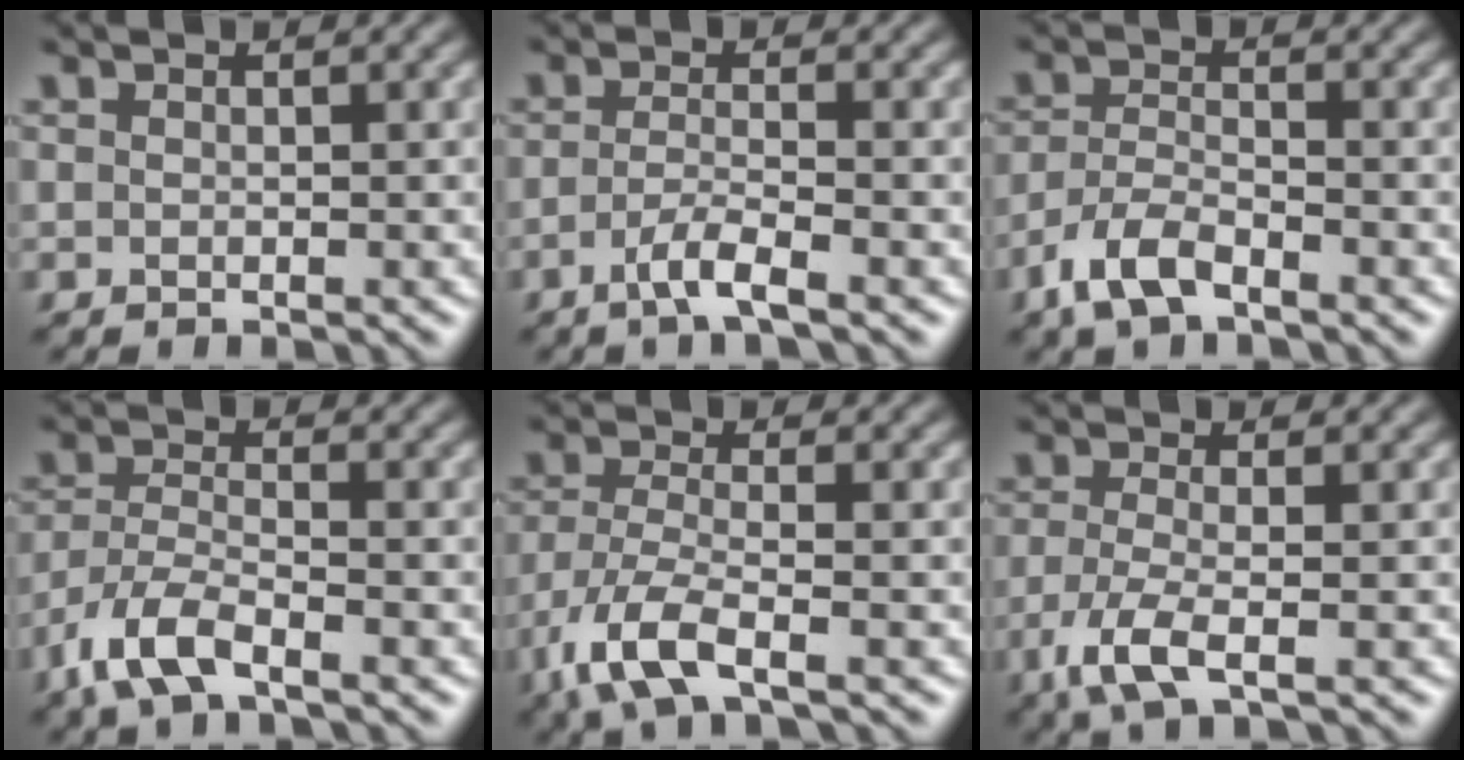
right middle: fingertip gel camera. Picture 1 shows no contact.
{"total": 2.8, "force": [-1.5, 0.5, 2.3], "torque": [-0.043, 0.002, -0.038]}
{"total": 4.1, "force": [-2.8, 1.5, 2.6], "torque": [-0.056, -0.002, -0.063]}
{"total": 5.1, "force": [-3.3, 1.8, 3.4], "torque": [-0.078, -0.009, -0.075]}
{"total": 5.6, "force": [-3.2, 1.8, 4.3], "torque": [-0.105, -0.016, -0.073]}
{"total": 3.9, "force": [-1.9, 1.1, 3.3], "torque": [-0.077, -0.010, -0.045]}